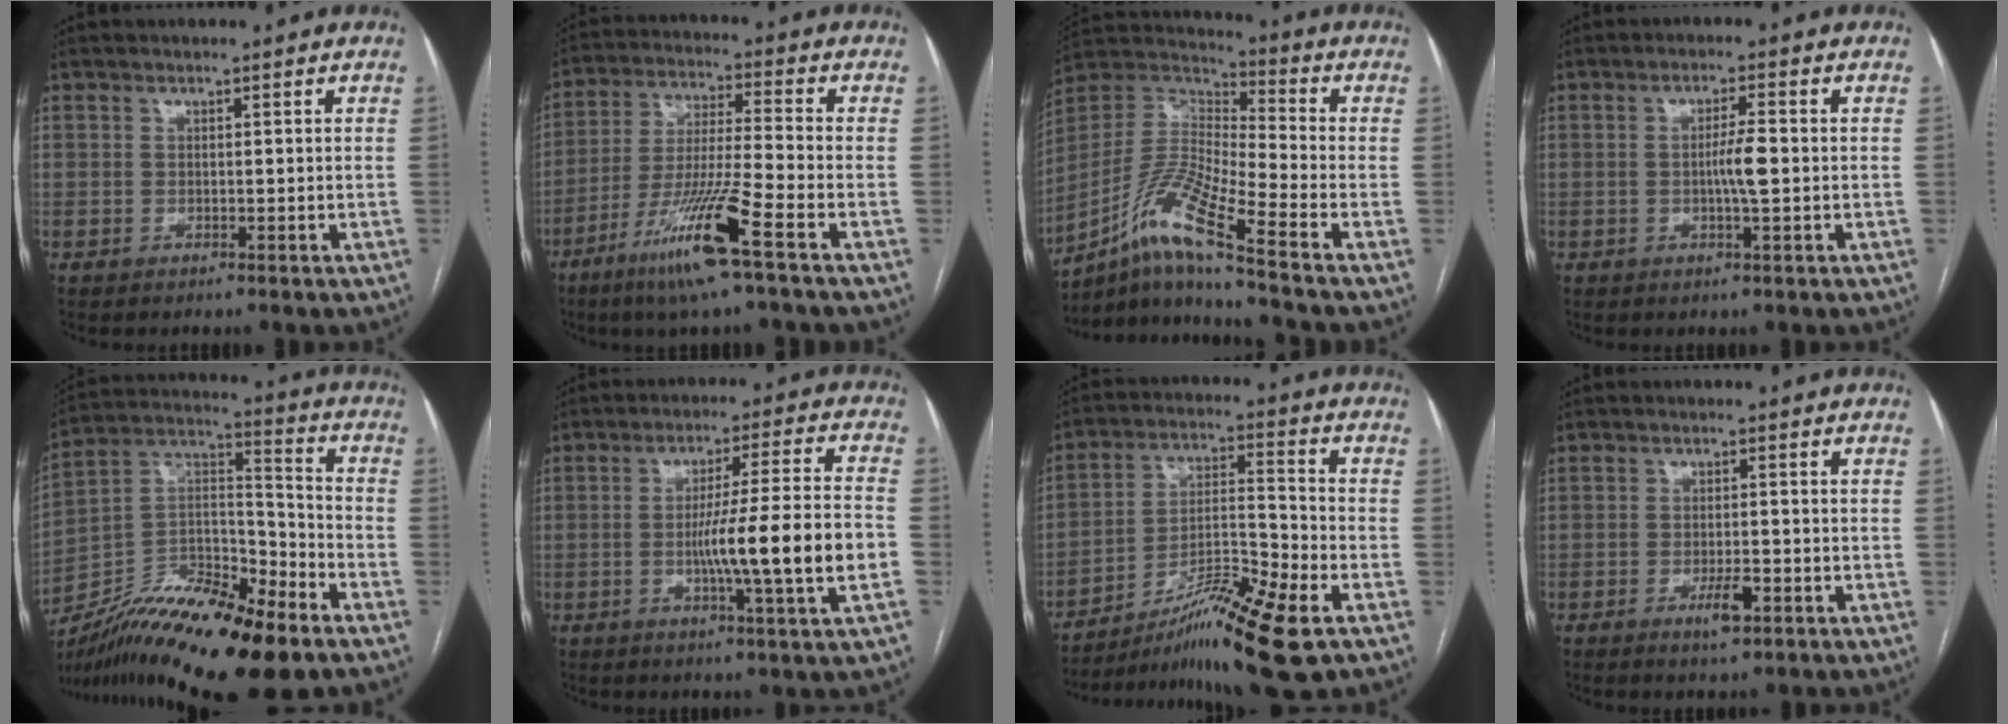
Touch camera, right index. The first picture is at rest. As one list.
[{"total": 13.5, "force": [-7.3, -0.8, 11.4], "torque": [-0.227, -0.030, -0.139]}, {"total": 13.9, "force": [-8.6, -0.3, 10.9], "torque": [-0.236, 0.001, -0.161]}, {"total": 3.9, "force": [-0.4, 0.2, 3.9], "torque": [-0.070, -0.002, -0.007]}, {"total": 22.4, "force": [-16.3, 4.4, 14.7], "torque": [-0.260, 0.001, -0.286]}, {"total": 14.4, "force": [-2.9, -0.8, 14.1], "torque": [-0.230, -0.002, -0.051]}, {"total": 15.9, "force": [-10.1, 0.4, 12.2], "torque": [-0.215, -0.016, -0.168]}, {"total": 3.7, "force": [-1.7, 0.8, 3.2], "torque": [-0.056, -0.002, -0.026]}]